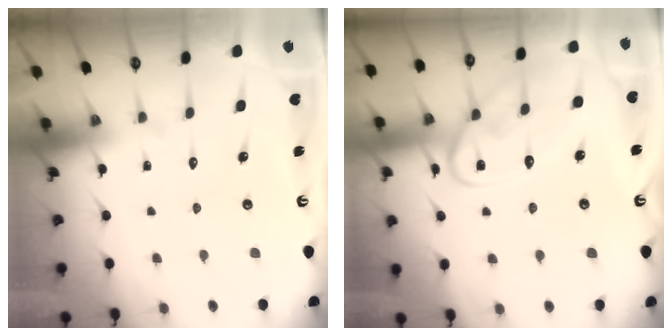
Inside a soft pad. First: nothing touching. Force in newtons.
{"total": 12.1, "press": 12.0, "slide": 1.1}